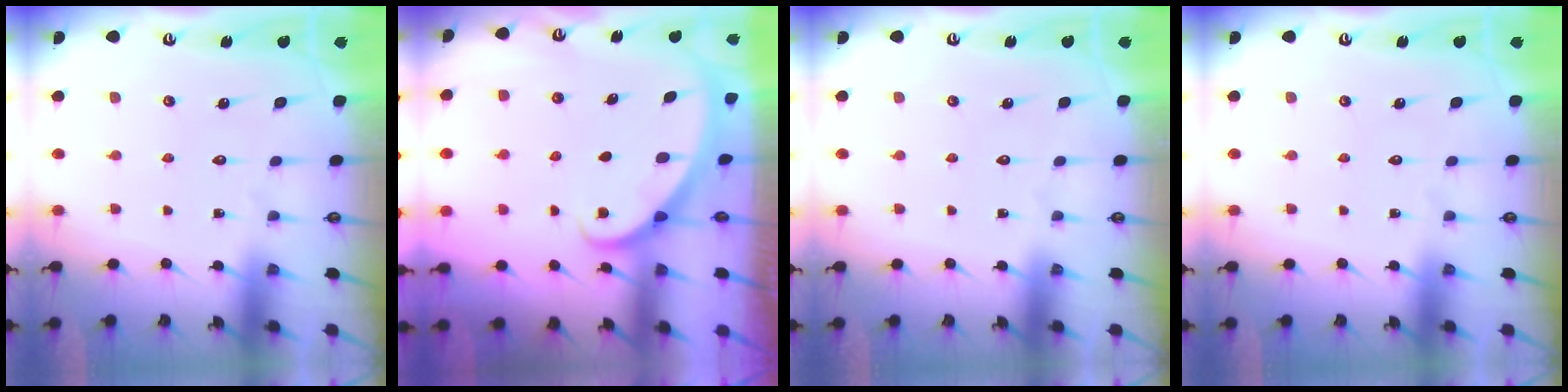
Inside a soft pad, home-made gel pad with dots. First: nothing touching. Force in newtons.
{"total": 1.9, "press": 1.9, "slide": 0.1}
{"total": 0.0}
{"total": 0.0}